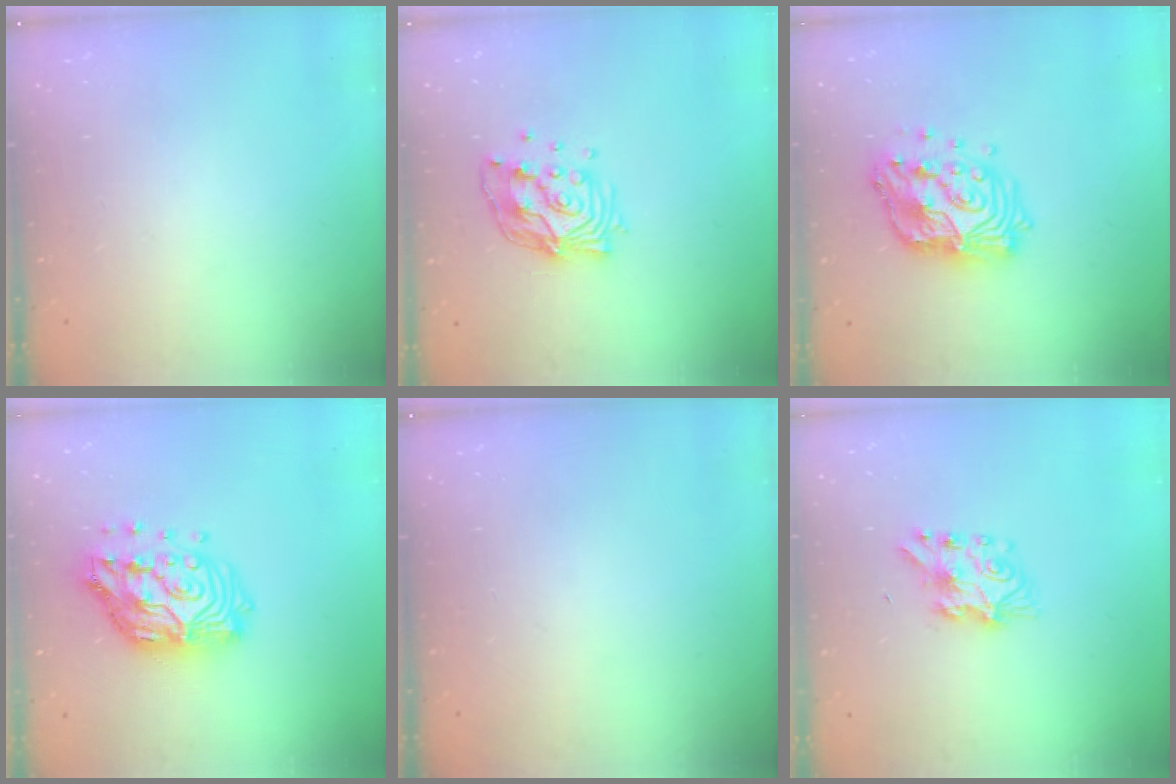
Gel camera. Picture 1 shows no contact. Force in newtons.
{"total": 13.1, "press": 13.1, "slide": 1.2}
{"total": 15.9, "press": 15.9, "slide": 1.1}
{"total": 19.1, "press": 19.0, "slide": 1.5}
{"total": 0.0}
{"total": 7.2, "press": 7.2, "slide": 0.2}